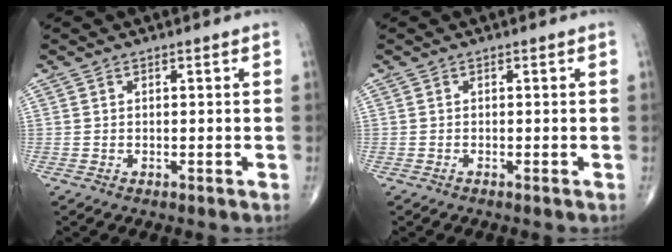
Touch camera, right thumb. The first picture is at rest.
{"total": 0.0}